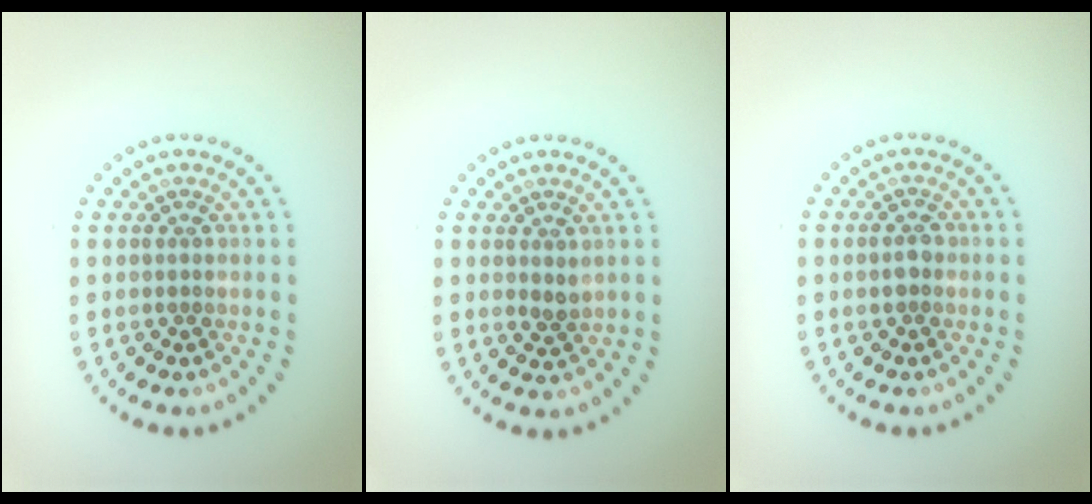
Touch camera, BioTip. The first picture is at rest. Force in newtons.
{"total": 1.0, "press": 0.9, "slide": 0.4}
{"total": 1.3, "press": 1.3, "slide": 0.2}